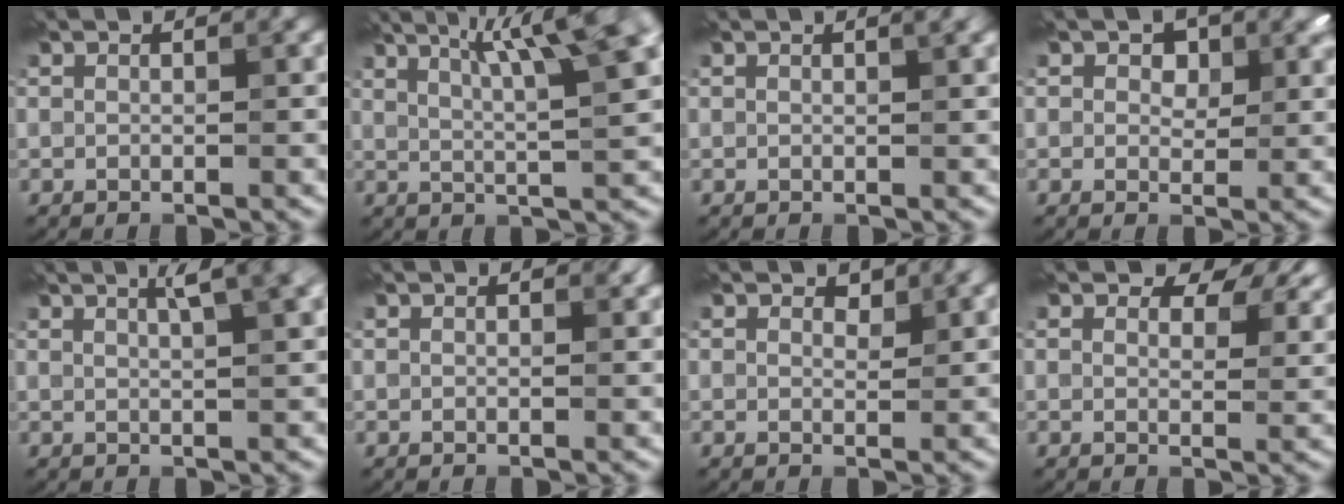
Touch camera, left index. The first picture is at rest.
{"total": 9.2, "force": [4.4, 1.8, 7.9], "torque": [-0.094, 0.026, 0.066]}
{"total": 0.7, "force": [0.5, 0.0, 0.5], "torque": [-0.004, -0.001, 0.007]}
{"total": 2.9, "force": [1.2, 2.0, 1.7], "torque": [-0.024, -0.003, 0.009]}
{"total": 4.5, "force": [2.6, 1.2, 3.5], "torque": [-0.033, 0.020, 0.021]}
{"total": 0.8, "force": [0.5, 0.4, 0.5], "torque": [-0.003, -0.002, 0.007]}
{"total": 1.1, "force": [0.9, 0.6, 0.4], "torque": [-0.006, -0.002, 0.012]}
{"total": 4.8, "force": [2.9, 2.7, 2.8], "torque": [-0.034, -0.004, 0.037]}